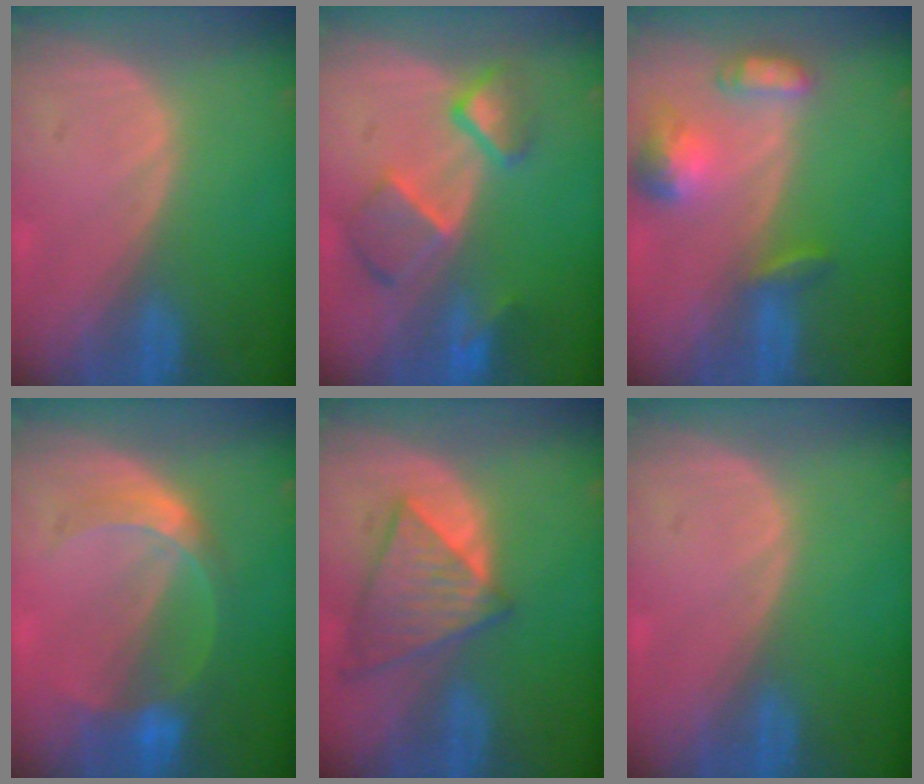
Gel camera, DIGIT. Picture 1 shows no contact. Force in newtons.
{"total": 7.6, "press": 6.7, "slide": 3.7}
{"total": 6.8, "press": 6.4, "slide": 2.4}
{"total": 6.3, "press": 5.6, "slide": 3.0}
{"total": 7.9, "press": 7.1, "slide": 3.4}
{"total": 0.0}